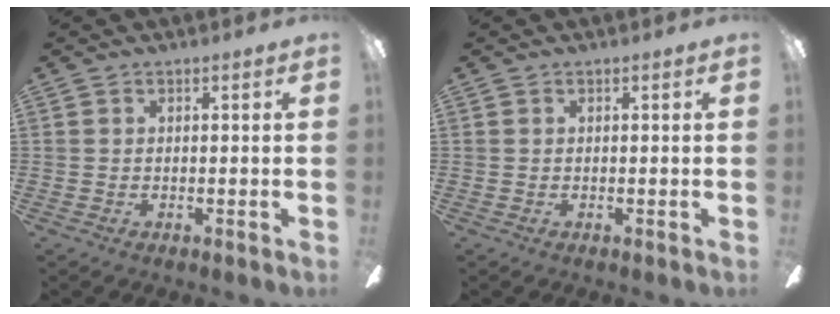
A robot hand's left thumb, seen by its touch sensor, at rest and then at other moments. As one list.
[{"total": 0.0}]